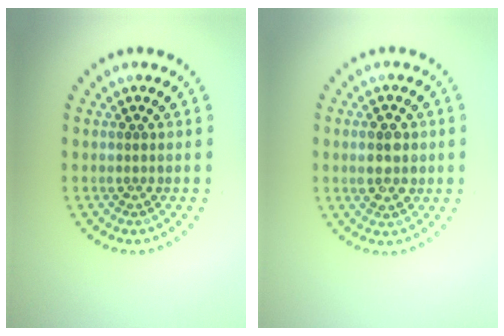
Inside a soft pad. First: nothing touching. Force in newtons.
{"total": 2.6, "press": 2.6, "slide": 0.4}